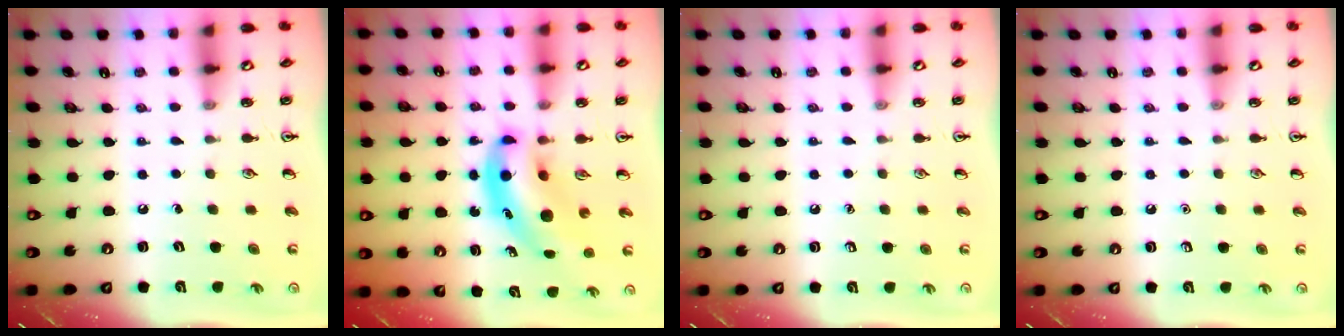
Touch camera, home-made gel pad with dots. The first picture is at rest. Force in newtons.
{"total": 8.9, "press": 8.5, "slide": 2.5}
{"total": 0.0}
{"total": 0.0}